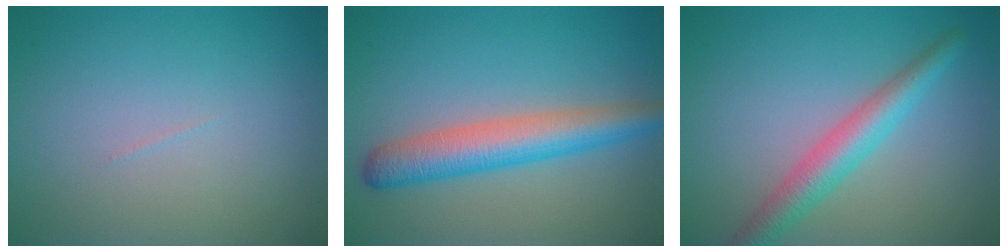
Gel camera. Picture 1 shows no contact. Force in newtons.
{"total": 5.2, "press": 5.2, "slide": 0.2}
{"total": 3.9, "press": 3.9, "slide": 0.1}